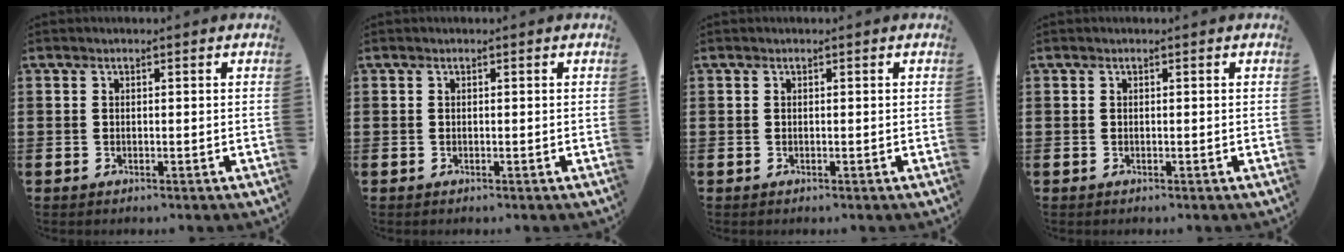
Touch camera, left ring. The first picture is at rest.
{"total": 0.0}
{"total": 0.0}
{"total": 0.0}